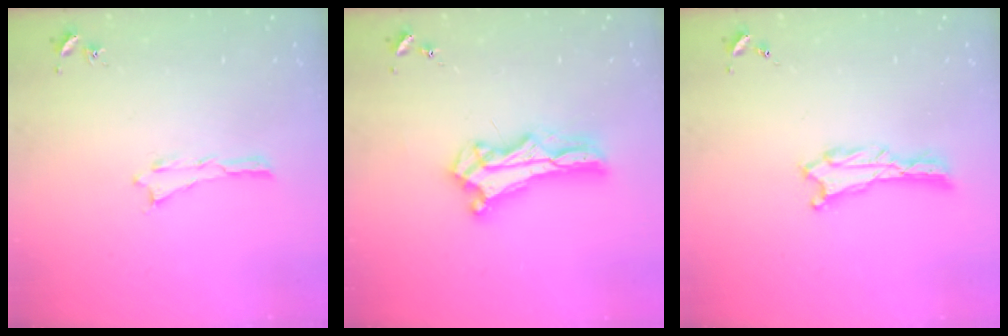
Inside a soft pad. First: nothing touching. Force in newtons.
{"total": 8.1, "press": 8.0, "slide": 0.6}
{"total": 0.9, "press": 0.9, "slide": 0.1}